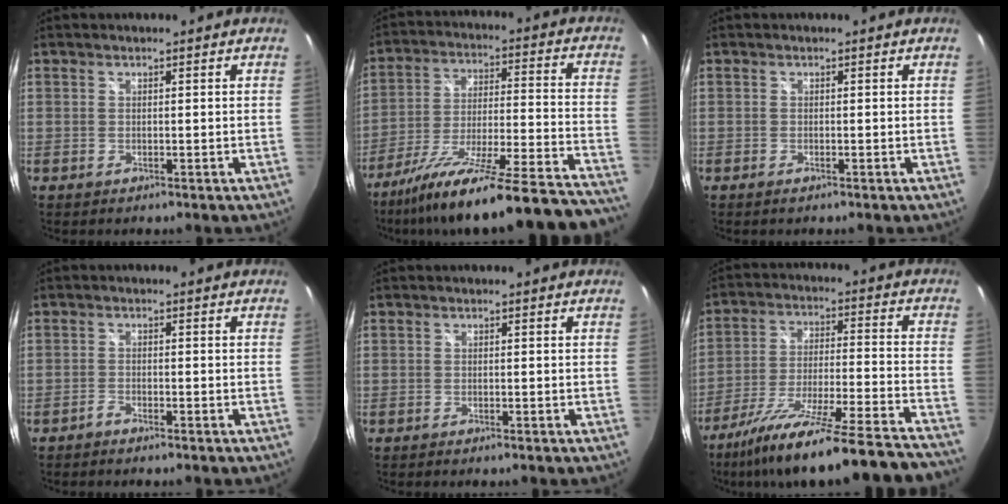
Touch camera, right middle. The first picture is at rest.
{"total": 32.0, "force": [-28.3, 1.4, 15.0], "torque": [-0.220, -0.075, -0.416]}
{"total": 0.6, "force": [-0.5, 0.0, 0.3], "torque": [-0.007, -0.003, -0.010]}
{"total": 1.6, "force": [-1.5, 0.2, 0.4], "torque": [-0.020, -0.001, -0.032]}
{"total": 0.7, "force": [-0.6, 0.1, 0.3], "torque": [-0.006, -0.003, -0.012]}
{"total": 28.1, "force": [-24.9, -0.4, 13.0], "torque": [-0.215, -0.083, -0.374]}